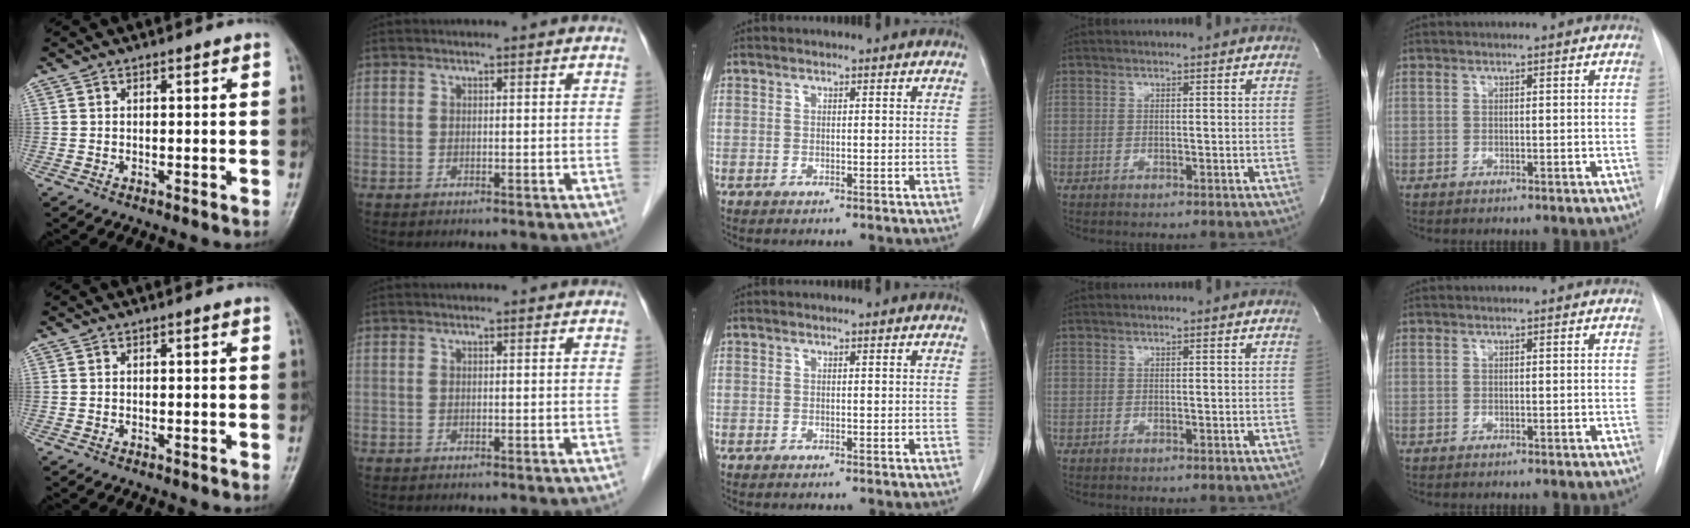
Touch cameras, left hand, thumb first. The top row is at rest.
{}